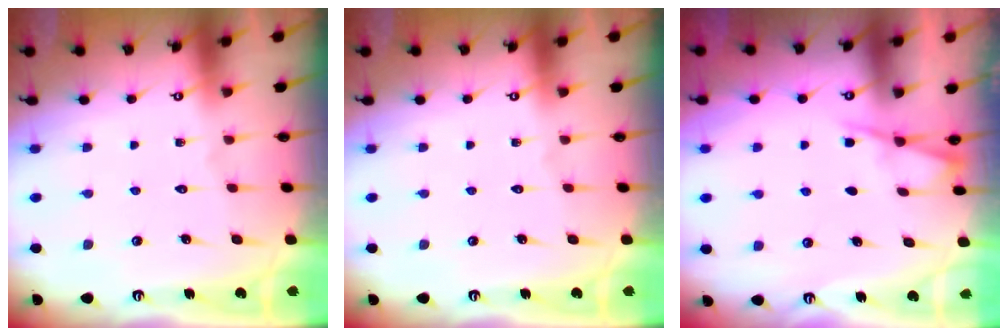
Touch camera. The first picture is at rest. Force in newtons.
{"total": 0.0}
{"total": 2.8, "press": 2.8, "slide": 0.3}